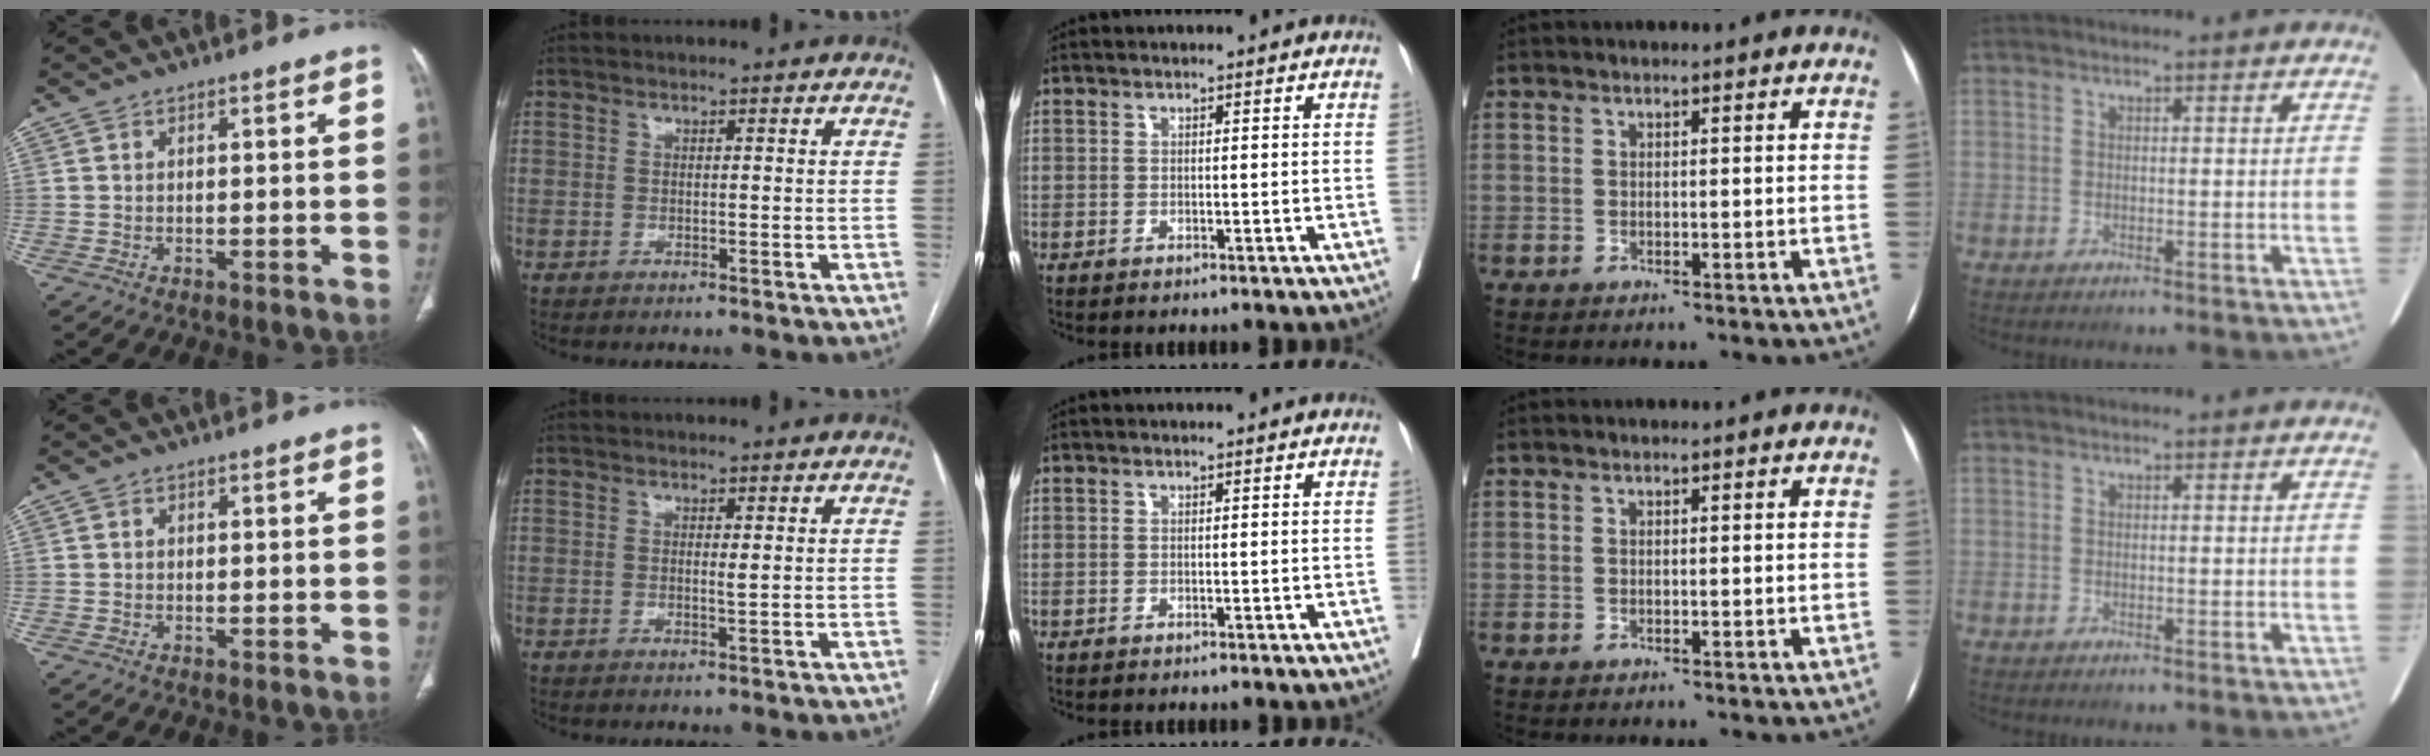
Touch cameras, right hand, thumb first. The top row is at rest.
{"index": {"total": 0.8, "force": [0.2, 0.0, 0.8], "torque": [-0.016, -0.002, 0.003]}}